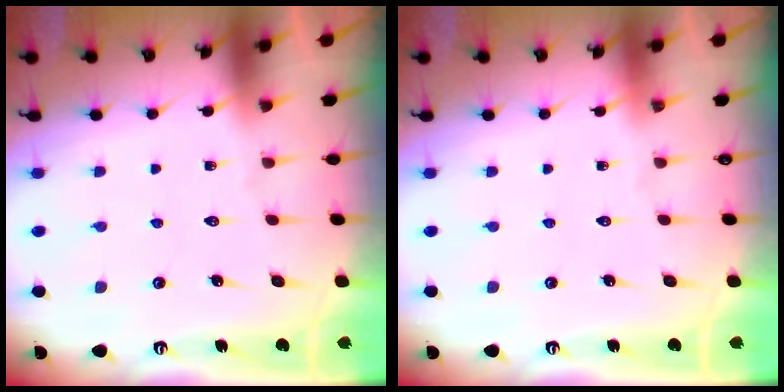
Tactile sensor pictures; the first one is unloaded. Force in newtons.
{"total": 0.0}